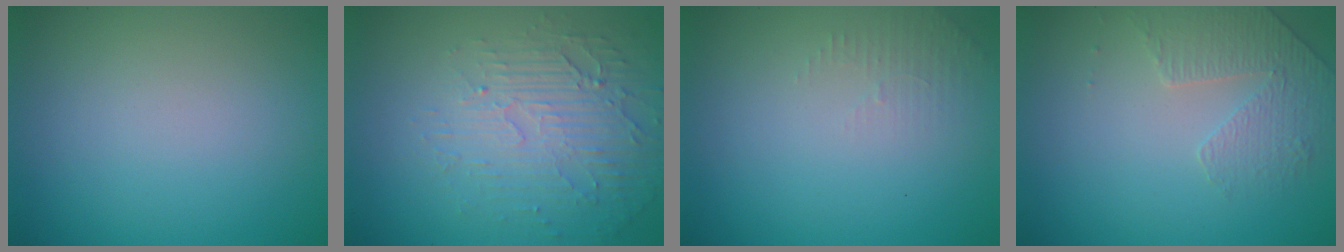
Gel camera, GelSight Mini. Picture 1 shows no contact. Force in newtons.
{"total": 5.2, "press": 3.3, "slide": 4.1}
{"total": 1.3, "press": 1.2, "slide": 0.3}
{"total": 1.8, "press": 1.4, "slide": 1.0}